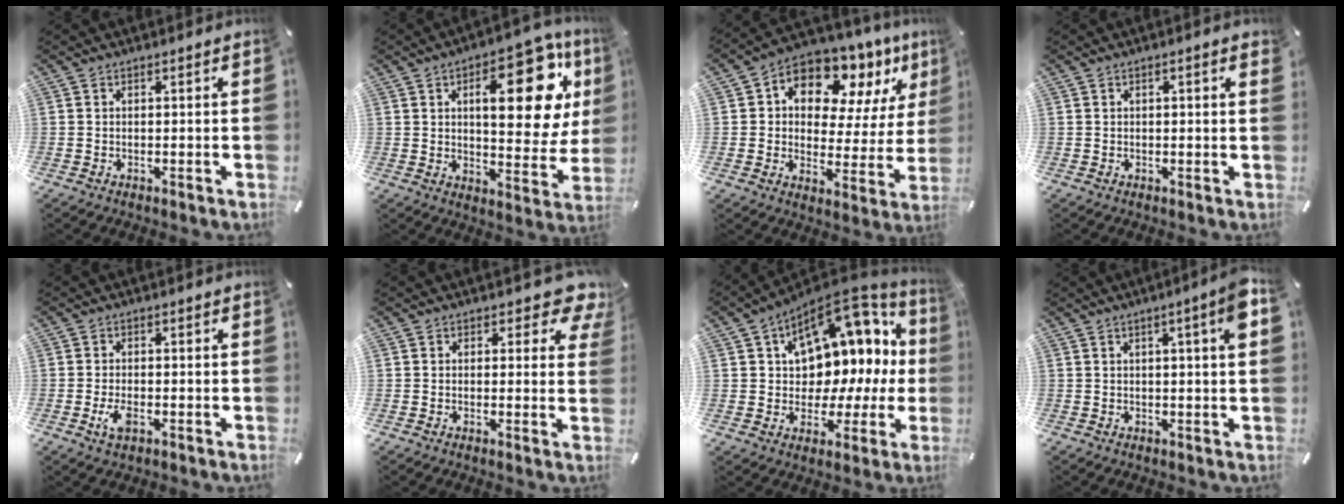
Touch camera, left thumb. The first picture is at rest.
{"total": 22.9, "force": [8.4, 10.0, 18.8], "torque": [-0.245, -0.039, 0.123]}
{"total": 12.0, "force": [8.7, 6.9, 4.6], "torque": [-0.085, -0.079, 0.157]}
{"total": 1.4, "force": [0.3, 0.2, 1.3], "torque": [-0.024, 0.001, 0.005]}
{"total": 3.4, "force": [-1.4, 1.6, 2.7], "torque": [-0.065, -0.001, -0.027]}
{"total": 5.6, "force": [3.2, 3.2, 3.3], "torque": [-0.027, -0.018, 0.048]}
{"total": 13.6, "force": [6.8, 9.3, 7.3], "torque": [-0.093, -0.079, 0.119]}
{"total": 6.5, "force": [2.3, 0.5, 6.0], "torque": [-0.092, -0.009, 0.033]}